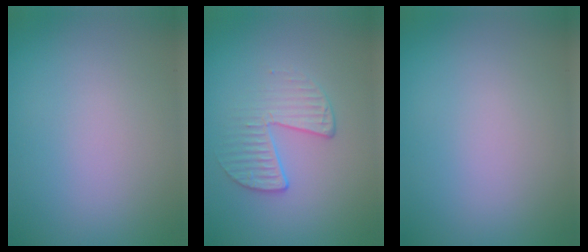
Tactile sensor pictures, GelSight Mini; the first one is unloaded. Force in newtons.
{"total": 2.4, "press": 1.7, "slide": 1.8}
{"total": 0.0}